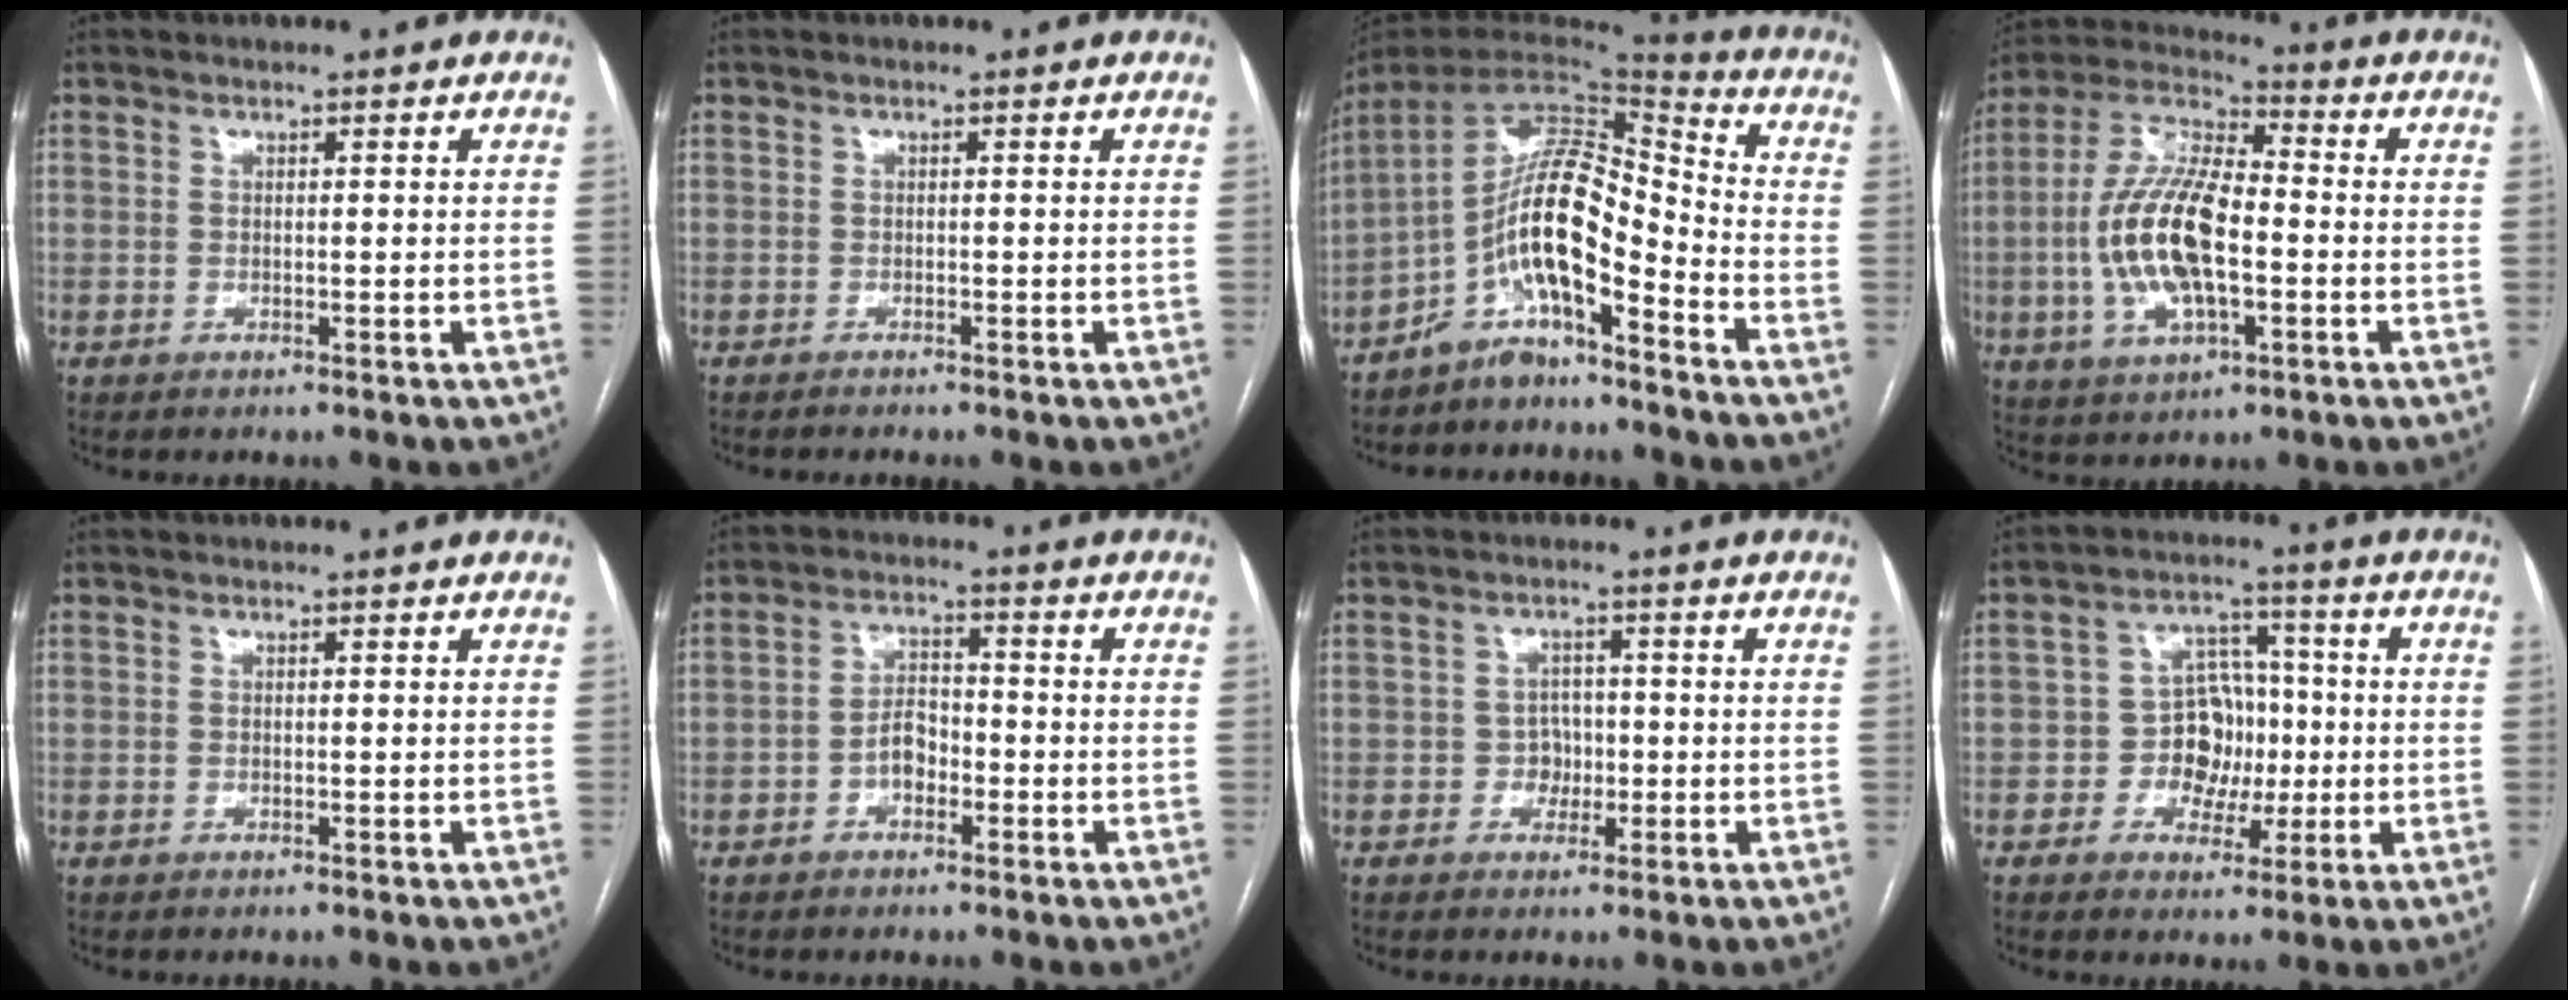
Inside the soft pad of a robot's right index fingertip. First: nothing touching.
{"total": 0.8, "force": [-0.7, -0.2, 0.3], "torque": [-0.007, -0.002, -0.011]}
{"total": 13.1, "force": [-6.6, 3.1, 10.9], "torque": [-0.200, 0.027, -0.117]}
{"total": 15.5, "force": [-2.3, 5.8, 14.1], "torque": [-0.301, 0.012, -0.042]}
{"total": 0.0}
{"total": 4.2, "force": [-1.7, 2.5, 2.9], "torque": [-0.056, 0.014, -0.034]}
{"total": 2.9, "force": [-0.7, 2.6, 1.0], "torque": [-0.007, 0.009, -0.010]}
{"total": 7.5, "force": [-1.0, 6.2, 4.1], "torque": [-0.061, 0.028, -0.013]}